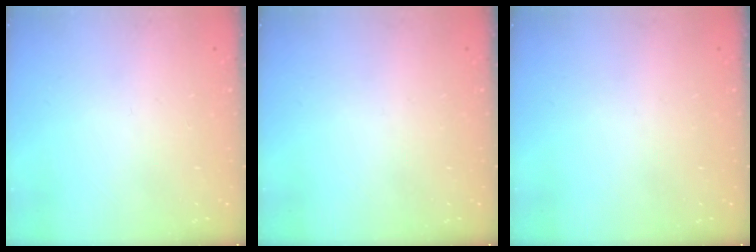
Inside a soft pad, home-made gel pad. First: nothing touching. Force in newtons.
{"total": 0.0}
{"total": 0.0}